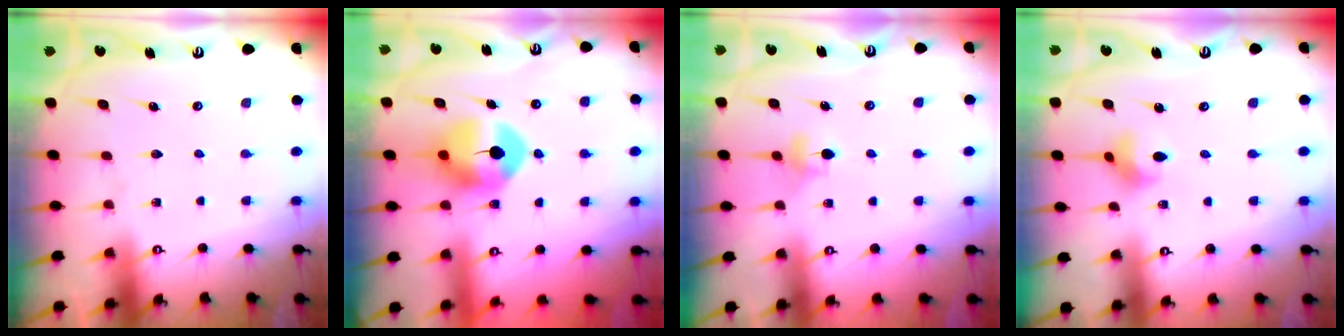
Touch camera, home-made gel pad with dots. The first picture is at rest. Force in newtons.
{"total": 8.5, "press": 8.3, "slide": 1.4}
{"total": 4.3, "press": 4.2, "slide": 0.7}
{"total": 3.4, "press": 3.3, "slide": 0.5}